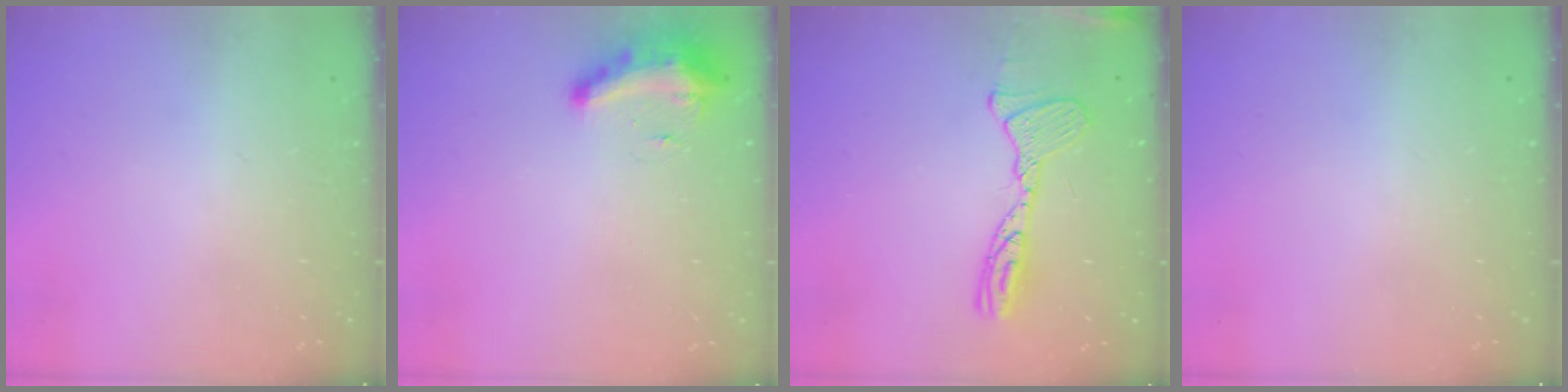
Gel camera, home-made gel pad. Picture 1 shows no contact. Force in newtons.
{"total": 9.0, "press": 9.0, "slide": 0.9}
{"total": 13.7, "press": 13.6, "slide": 1.2}
{"total": 0.0}